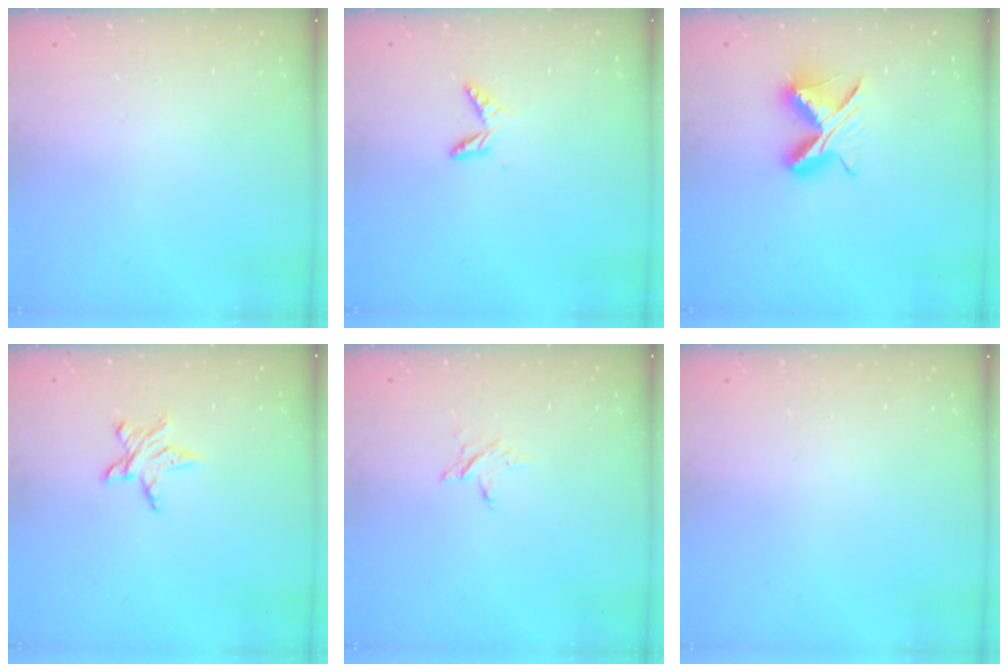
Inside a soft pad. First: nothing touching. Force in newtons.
{"total": 4.0, "press": 4.0, "slide": 0.3}
{"total": 8.6, "press": 8.5, "slide": 1.3}
{"total": 4.7, "press": 4.7, "slide": 0.5}
{"total": 2.7, "press": 2.7, "slide": 0.3}
{"total": 0.0}